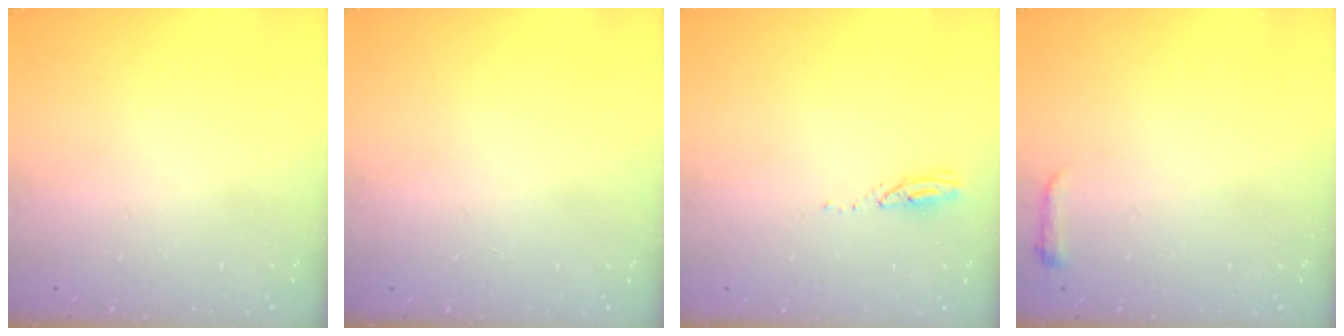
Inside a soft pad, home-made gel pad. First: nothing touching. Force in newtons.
{"total": 0.0}
{"total": 3.1, "press": 3.1, "slide": 0.1}
{"total": 3.0, "press": 2.9, "slide": 0.6}